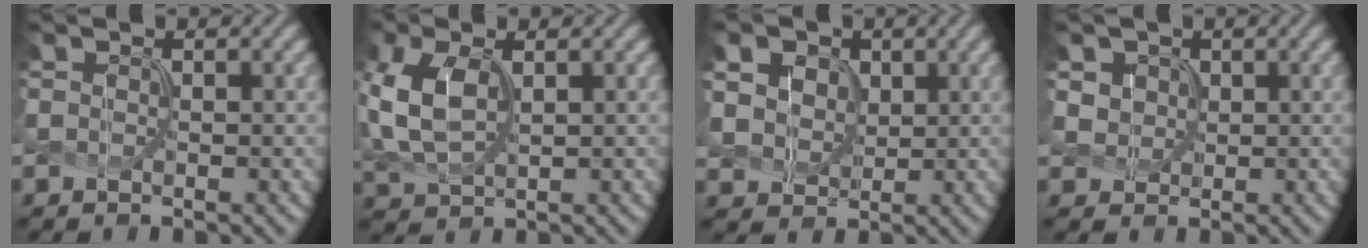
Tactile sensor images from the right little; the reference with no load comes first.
{"total": 5.7, "force": [0.9, 3.3, 4.6], "torque": [-0.121, 0.006, 0.022]}
{"total": 8.4, "force": [4.1, 5.9, 4.3], "torque": [-0.114, 0.025, 0.059]}
{"total": 2.3, "force": [1.0, 1.9, 0.8], "torque": [-0.028, -0.002, 0.031]}